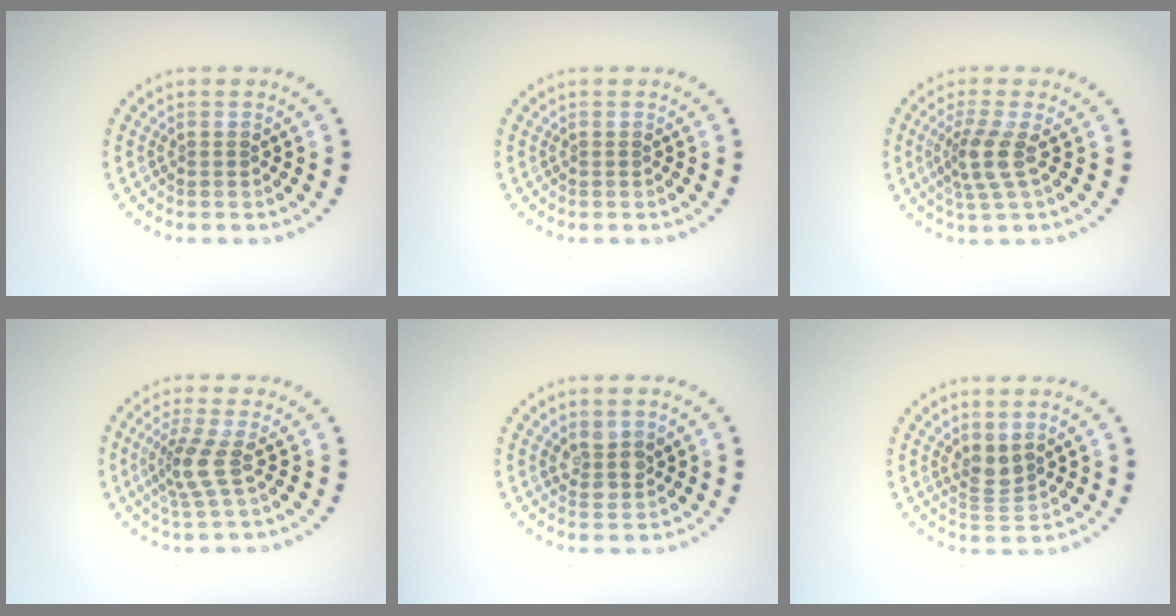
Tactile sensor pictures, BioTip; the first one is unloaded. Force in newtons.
{"total": 0.0}
{"total": 2.9, "press": 2.2, "slide": 1.9}
{"total": 2.8, "press": 2.0, "slide": 1.9}
{"total": 2.2, "press": 2.0, "slide": 1.0}
{"total": 2.2, "press": 1.8, "slide": 1.3}